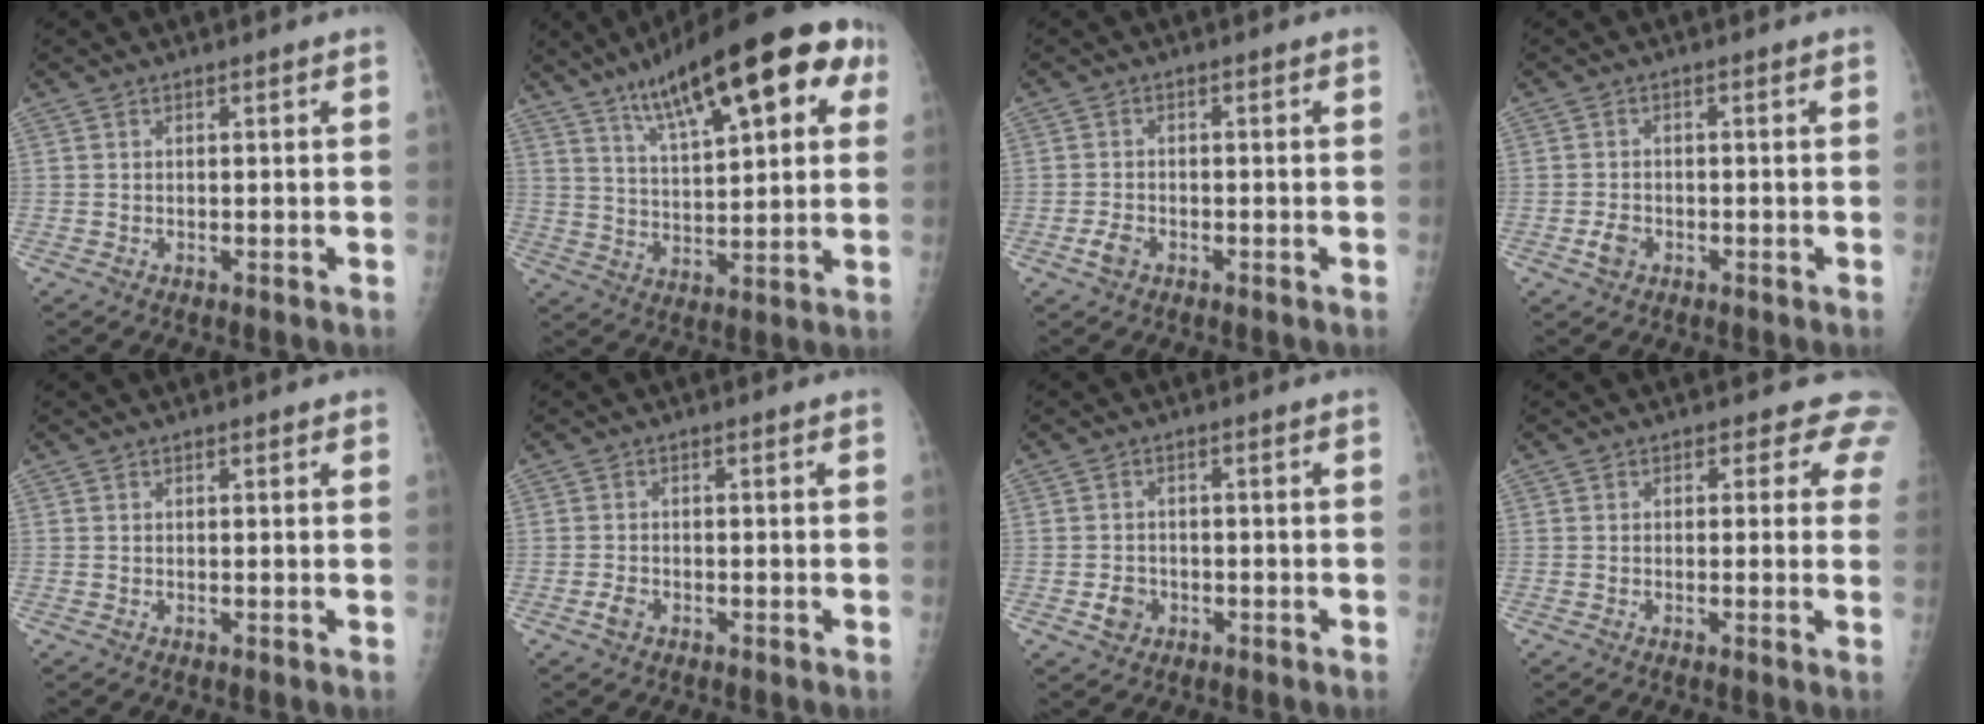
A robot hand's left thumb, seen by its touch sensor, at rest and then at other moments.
{"total": 22.7, "force": [10.9, 7.5, 18.5], "torque": [-0.251, 0.002, 0.165]}
{"total": 2.3, "force": [-1.4, 1.5, 1.1], "torque": [-0.025, 0.004, -0.025]}
{"total": 2.3, "force": [-1.2, 1.7, 1.0], "torque": [-0.017, 0.004, -0.020]}
{"total": 0.6, "force": [0.4, 0.3, 0.2], "torque": [-0.003, -0.002, 0.003]}
{"total": 1.5, "force": [-1.0, 1.0, 0.6], "torque": [-0.015, 0.001, -0.019]}
{"total": 2.9, "force": [-1.2, 2.5, 0.9], "torque": [-0.005, 0.006, -0.018]}
{"total": 4.1, "force": [3.2, 2.5, 0.8], "torque": [0.029, -0.013, 0.011]}